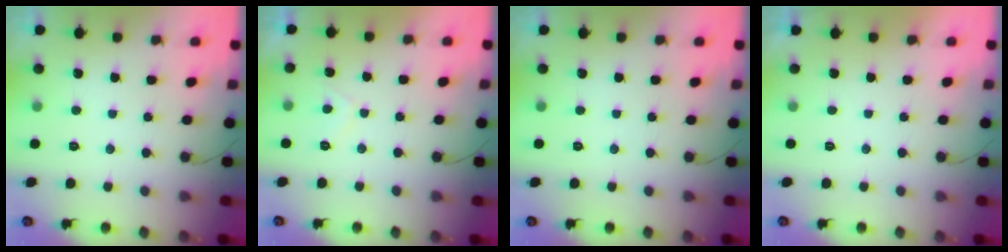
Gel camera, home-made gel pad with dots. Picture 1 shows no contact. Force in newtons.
{"total": 2.8, "press": 2.7, "slide": 0.8}
{"total": 0.0}
{"total": 2.2, "press": 2.1, "slide": 0.4}